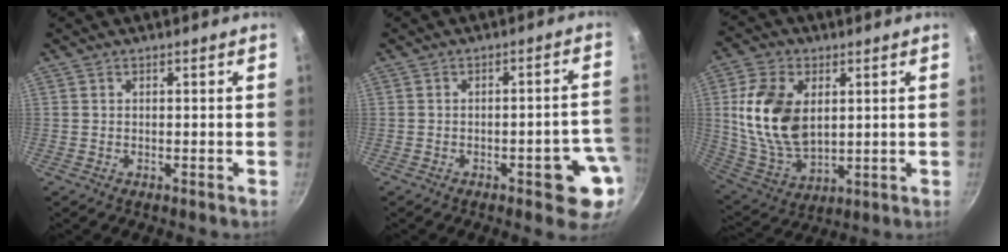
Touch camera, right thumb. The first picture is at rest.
{"total": 8.7, "force": [-3.0, 3.1, 7.6], "torque": [-0.062, 0.026, -0.031]}
{"total": 16.4, "force": [2.9, 10.5, 12.2], "torque": [-0.218, -0.017, 0.068]}